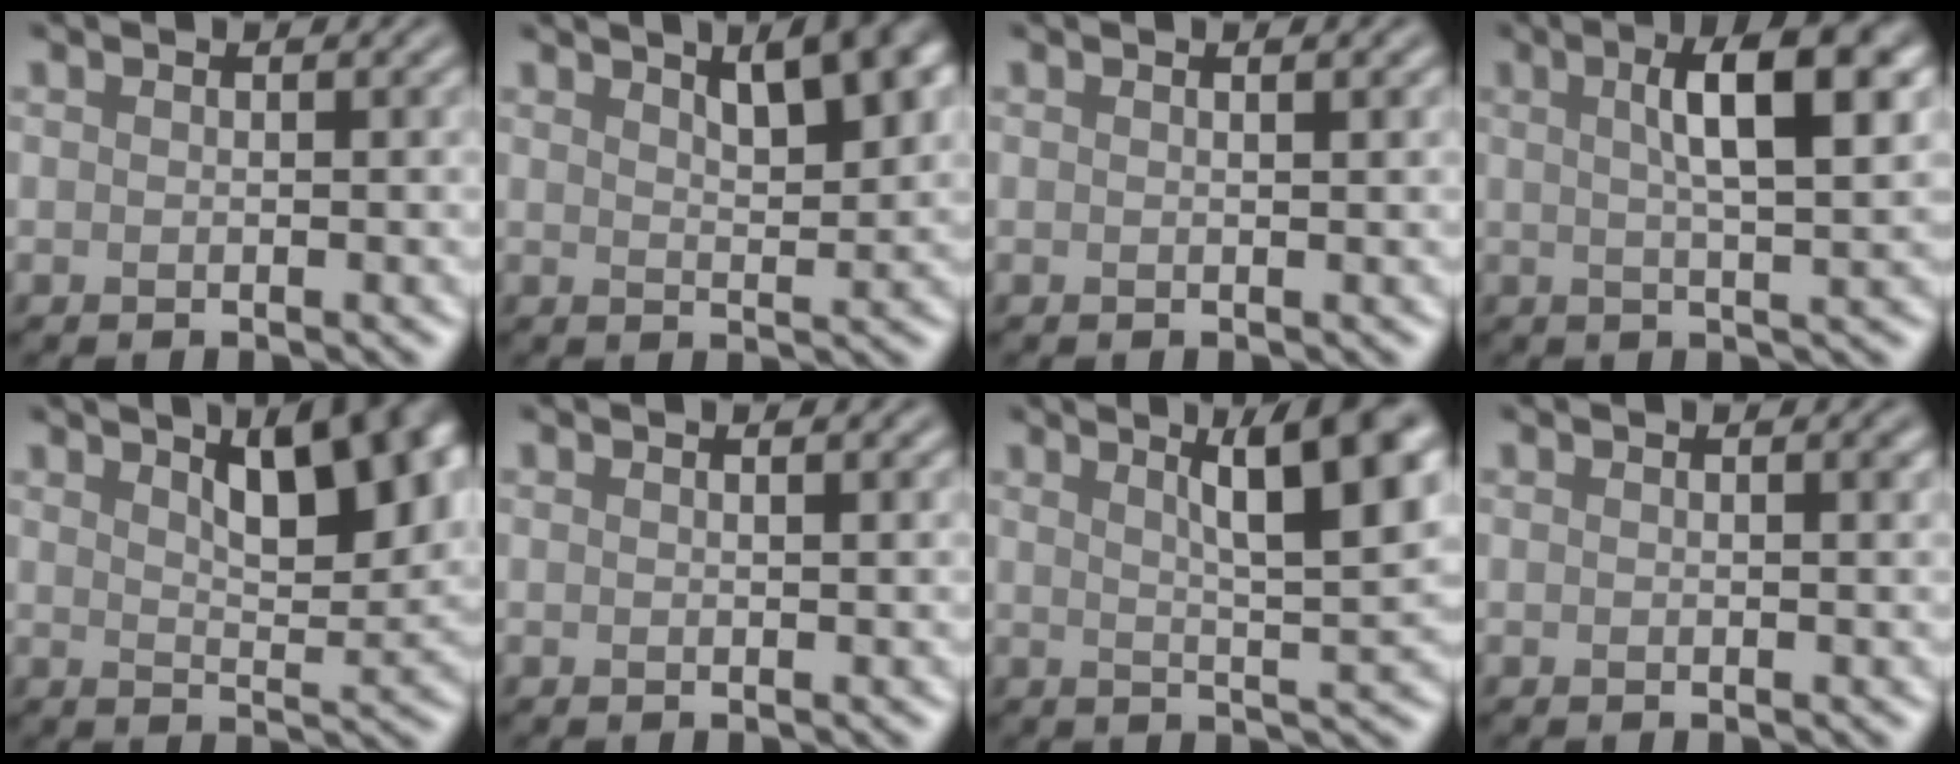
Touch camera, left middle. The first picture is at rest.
{"total": 6.4, "force": [3.6, 2.2, 4.9], "torque": [-0.044, 0.026, 0.040]}
{"total": 1.9, "force": [1.0, 0.9, 1.4], "torque": [-0.001, 0.001, -0.009]}
{"total": 7.0, "force": [1.9, 1.8, 6.5], "torque": [-0.081, 0.011, 0.030]}
{"total": 9.1, "force": [4.3, 3.3, 7.3], "torque": [-0.081, 0.019, 0.061]}
{"total": 1.6, "force": [0.8, 0.7, 1.2], "torque": [0.000, -0.001, -0.007]}
{"total": 8.5, "force": [3.5, 1.9, 7.5], "torque": [-0.076, 0.020, 0.050]}
{"total": 1.6, "force": [0.7, 0.7, 1.3], "torque": [-0.003, 0.004, -0.002]}